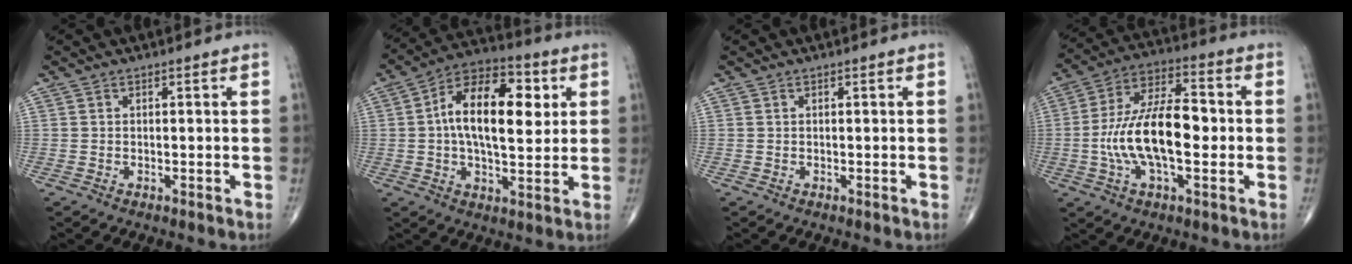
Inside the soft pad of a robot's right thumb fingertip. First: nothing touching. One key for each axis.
{"total": 17.1, "fx": 3.0, "fy": 8.6, "fz": 14.4, "tx": -0.218, "ty": 0.014, "tz": 0.041}
{"total": 0.0}
{"total": 16.7, "fx": -1.6, "fy": 7.5, "fz": 14.8, "tx": -0.274, "ty": 0.031, "tz": -0.034}